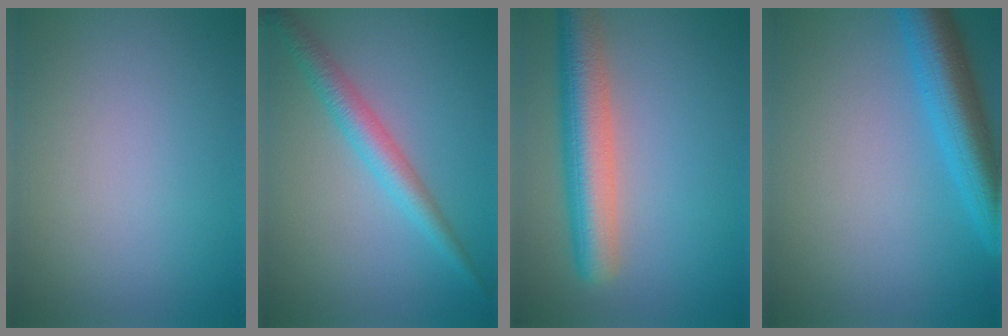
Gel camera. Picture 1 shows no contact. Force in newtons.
{"total": 3.3, "press": 3.3, "slide": 0.0}
{"total": 6.6, "press": 6.6, "slide": 0.3}
{"total": 6.3, "press": 6.3, "slide": 0.2}